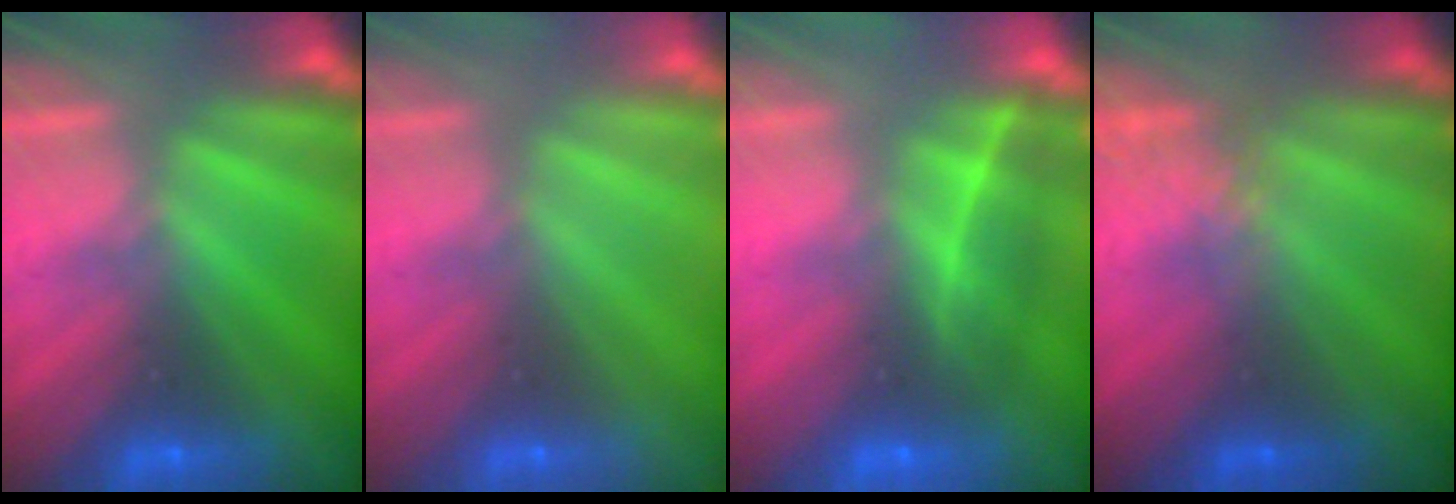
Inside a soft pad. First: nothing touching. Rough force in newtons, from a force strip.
{"total": 2.9}
{"total": 1.9}
{"total": 3.8}